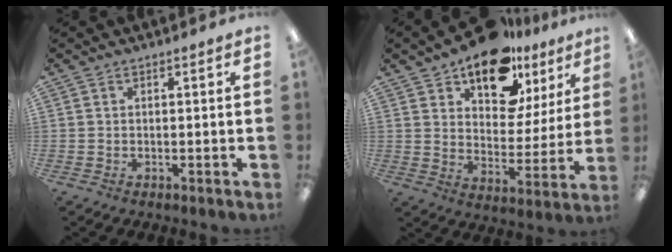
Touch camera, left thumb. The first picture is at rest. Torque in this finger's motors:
{"motor_torque": [0.54, 0.60, 1.27, -1.50, 0.29]}